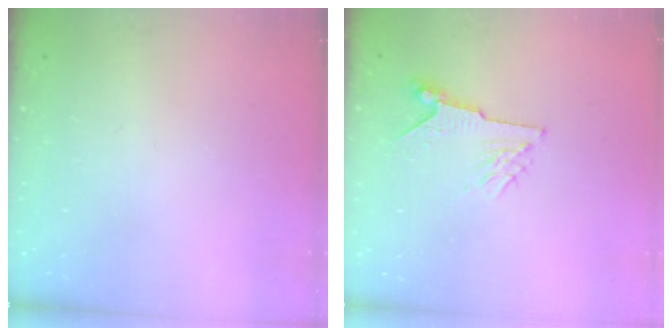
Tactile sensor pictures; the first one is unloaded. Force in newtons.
{"total": 6.2, "press": 6.2, "slide": 0.6}